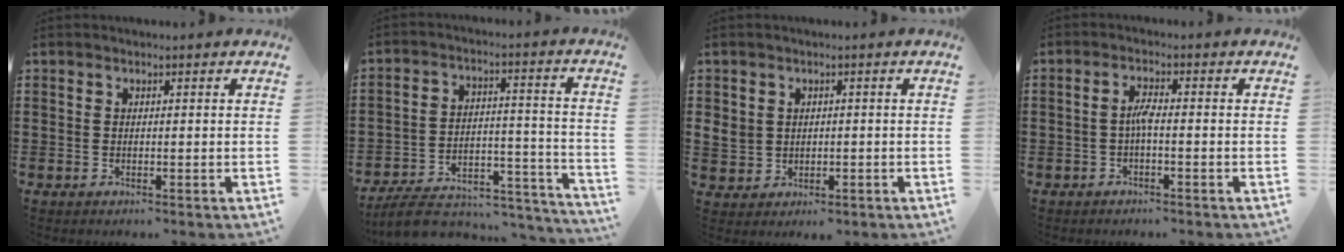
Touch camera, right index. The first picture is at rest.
{"total": 8.4, "force": [-7.4, 2.2, 3.2], "torque": [-0.042, 0.025, -0.138]}
{"total": 2.7, "force": [0.4, 2.6, 0.8], "torque": [-0.034, 0.005, 0.003]}
{"total": 2.5, "force": [-0.6, 0.4, 2.4], "torque": [-0.054, 0.000, -0.015]}